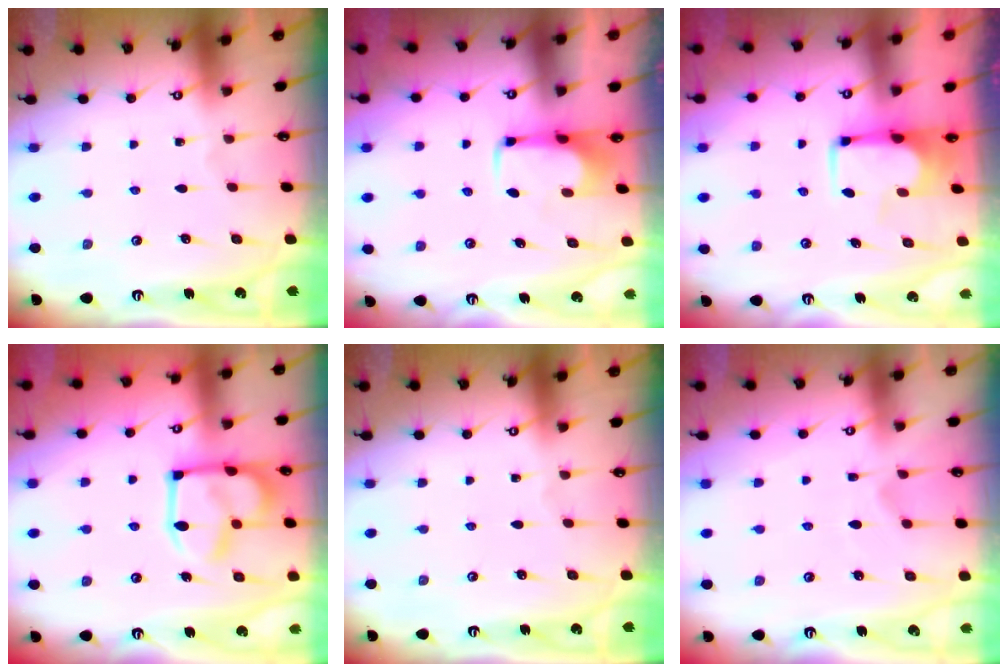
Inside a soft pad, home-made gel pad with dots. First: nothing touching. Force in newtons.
{"total": 2.1, "press": 2.1, "slide": 0.5}
{"total": 3.8, "press": 3.8, "slide": 0.4}
{"total": 12.9, "press": 12.8, "slide": 1.4}
{"total": 0.0}
{"total": 3.5, "press": 3.3, "slide": 1.1}